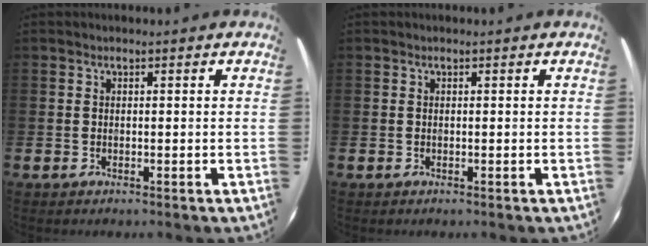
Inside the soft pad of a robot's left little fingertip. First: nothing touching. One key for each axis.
{"total": 0.0}